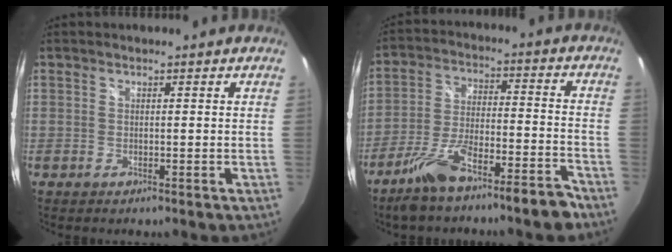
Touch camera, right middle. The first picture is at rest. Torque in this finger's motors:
{"motor_torque": [1.20, -0.94, 0.37, 0.18]}